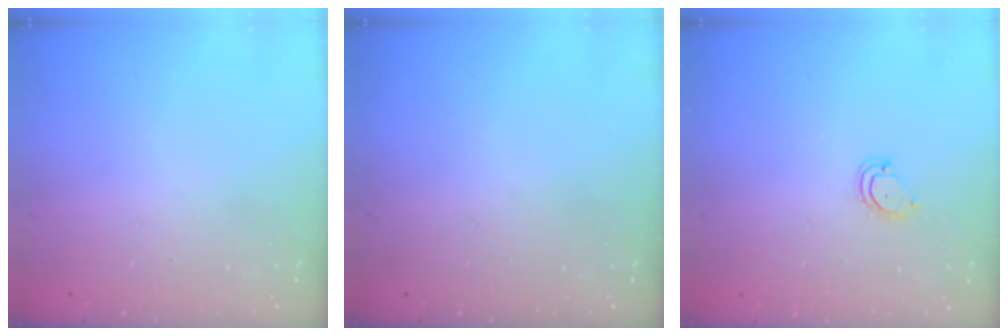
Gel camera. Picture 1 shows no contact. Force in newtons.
{"total": 0.0}
{"total": 3.8, "press": 3.8, "slide": 0.4}